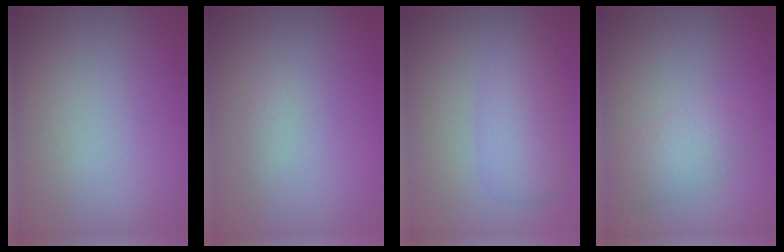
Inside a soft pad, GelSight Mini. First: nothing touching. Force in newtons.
{"total": 0.6, "press": 0.6, "slide": 0.0}
{"total": 3.5, "press": 3.5, "slide": 0.2}
{"total": 2.9, "press": 2.9, "slide": 0.0}